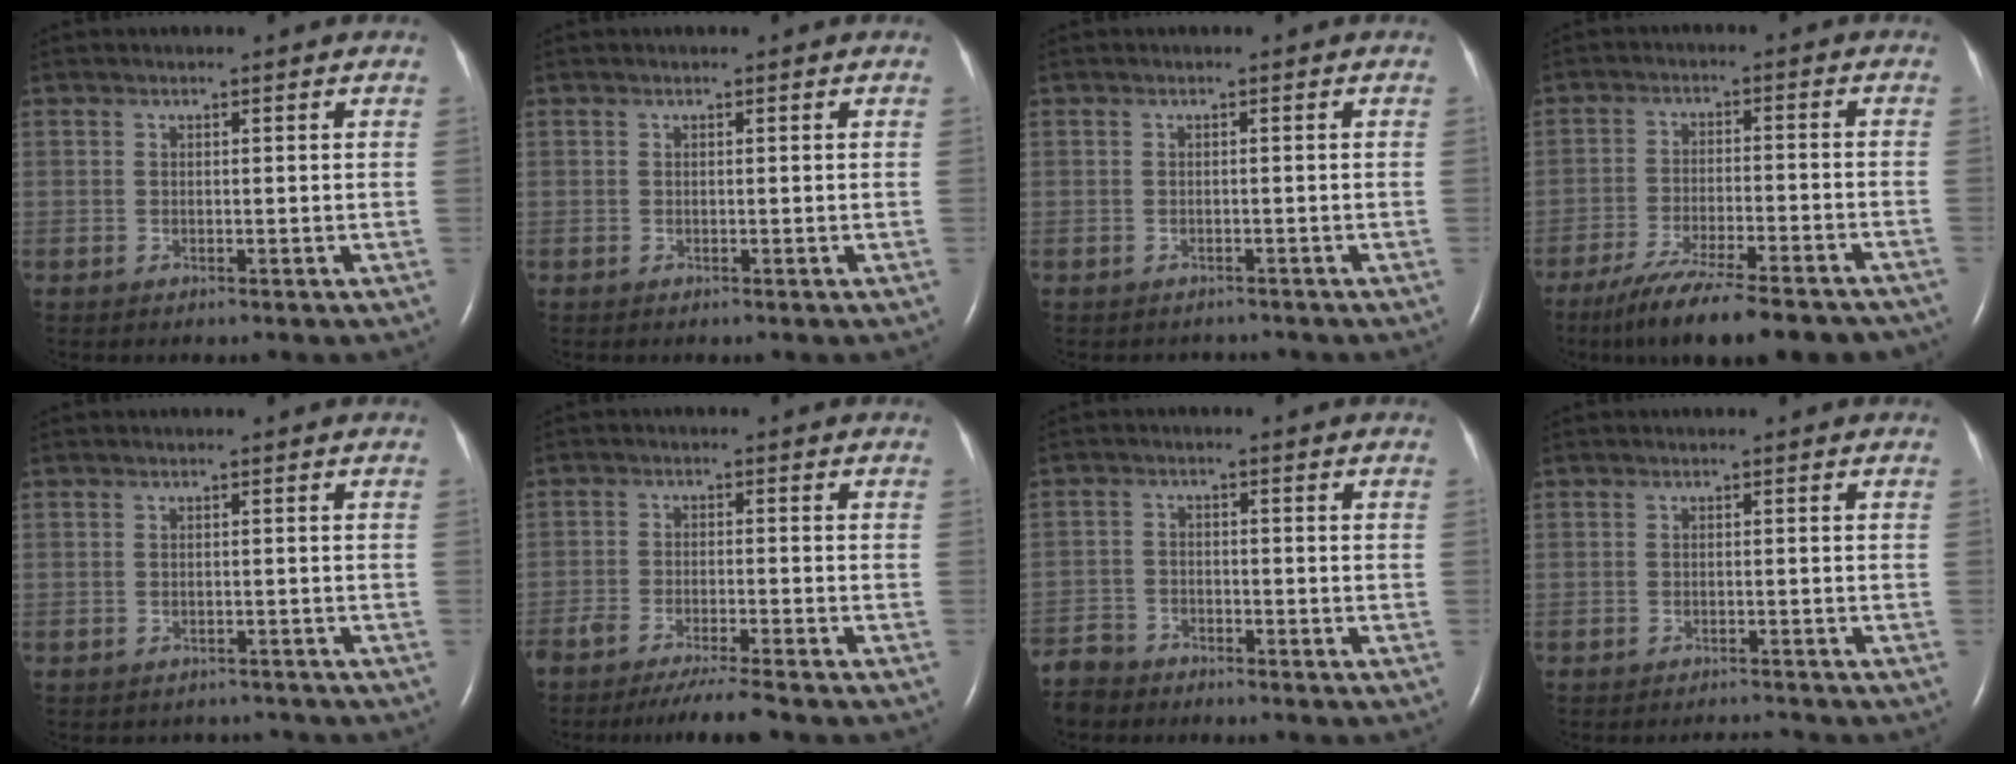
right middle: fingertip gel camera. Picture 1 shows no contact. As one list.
[{"total": 0.0}, {"total": 1.9, "force": [-1.7, 0.8, 0.0], "torque": [-0.004, -0.001, -0.022]}, {"total": 18.6, "force": [-15.7, 2.9, 9.6], "torque": [-0.123, -0.023, -0.227]}, {"total": 3.3, "force": [-3.0, 1.4, -0.3], "torque": [0.001, 0.005, -0.037]}, {"total": 7.7, "force": [-6.6, -0.3, 3.8], "torque": [-0.053, -0.022, -0.108]}, {"total": 6.4, "force": [-5.9, 2.4, 0.4], "torque": [-0.012, -0.010, -0.114]}, {"total": 2.1, "force": [-2.1, -0.4, -0.2], "torque": [0.001, -0.011, -0.027]}]